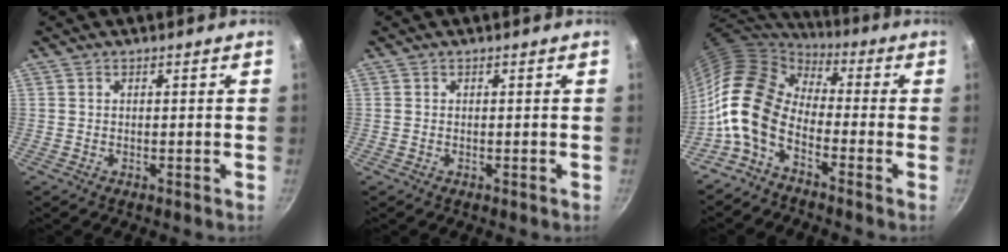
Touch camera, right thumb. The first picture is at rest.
{"total": 0.0}
{"total": 13.3, "force": [-4.7, 8.3, 9.2], "torque": [-0.158, 0.041, -0.116]}